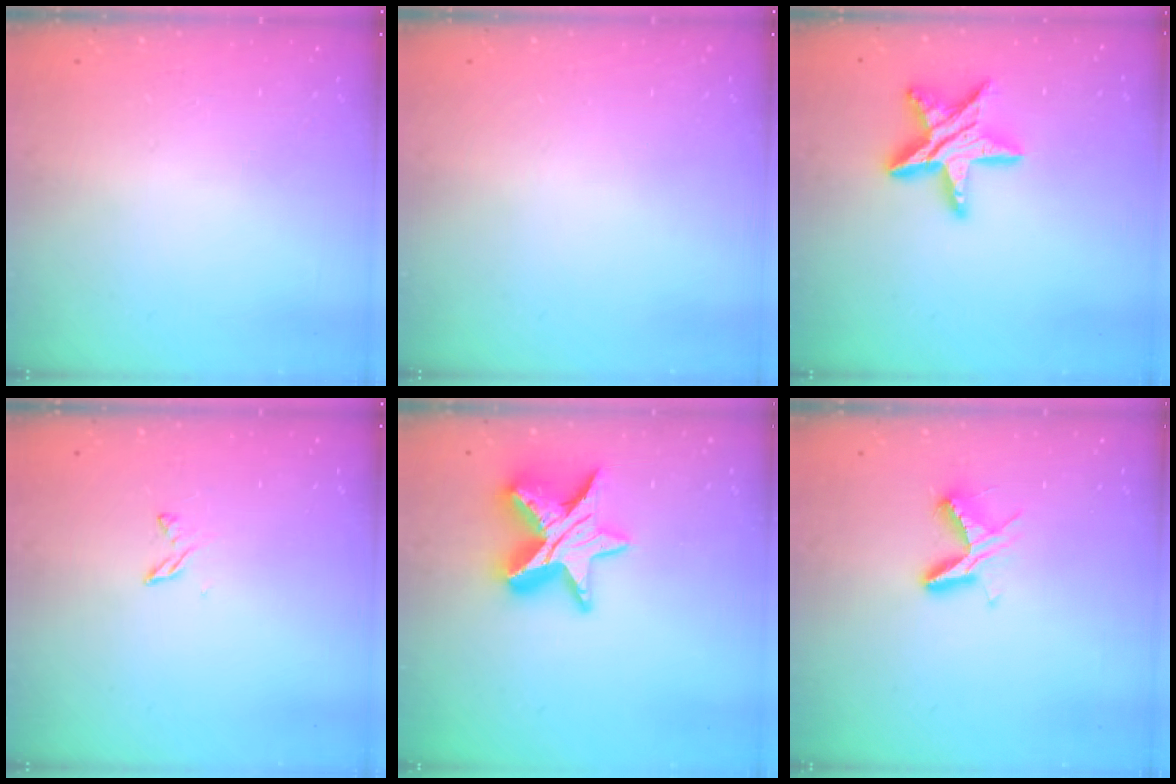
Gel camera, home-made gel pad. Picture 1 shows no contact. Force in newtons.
{"total": 0.0}
{"total": 15.8, "press": 15.7, "slide": 1.4}
{"total": 3.0, "press": 2.9, "slide": 0.4}
{"total": 15.0, "press": 14.9, "slide": 1.1}
{"total": 5.9, "press": 5.9, "slide": 0.5}